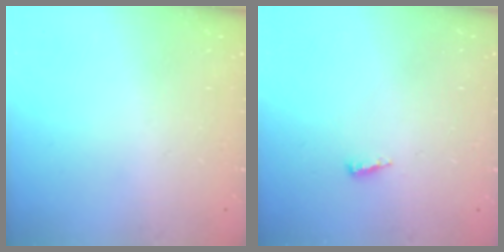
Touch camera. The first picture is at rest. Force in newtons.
{"total": 2.5, "press": 2.5, "slide": 0.2}